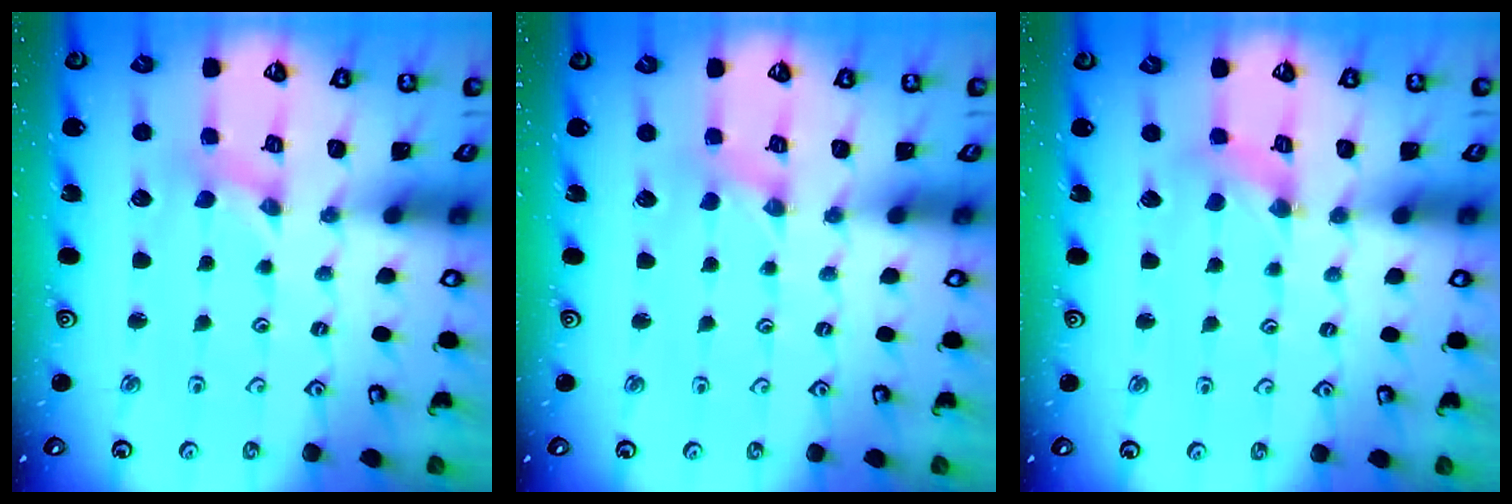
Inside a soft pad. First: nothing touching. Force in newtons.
{"total": 0.0}
{"total": 1.4, "press": 1.3, "slide": 0.3}